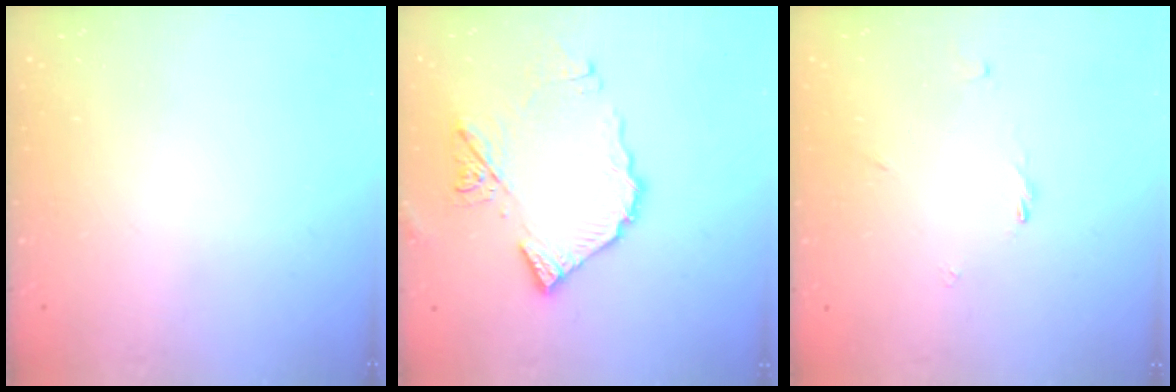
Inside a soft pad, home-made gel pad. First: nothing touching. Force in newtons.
{"total": 14.4, "press": 14.3, "slide": 1.7}
{"total": 1.2, "press": 1.2, "slide": 0.4}